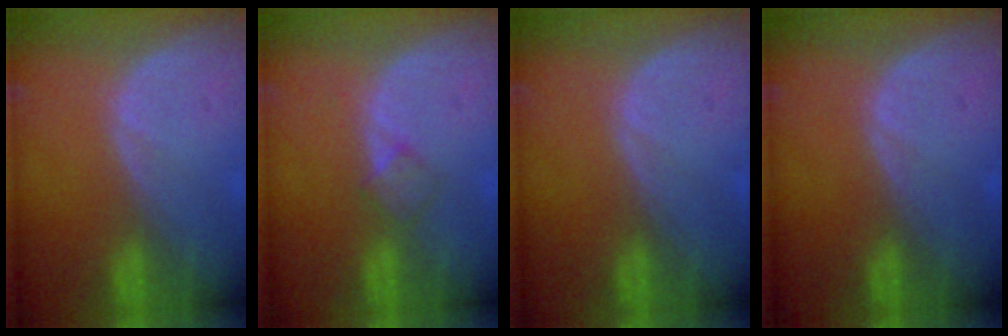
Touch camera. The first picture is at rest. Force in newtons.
{"total": 2.0, "press": 2.0, "slide": 0.2}
{"total": 0.0}
{"total": 0.0}